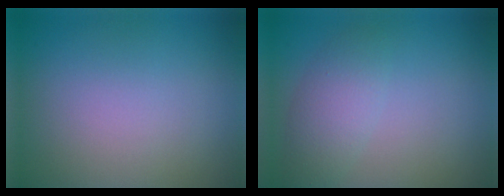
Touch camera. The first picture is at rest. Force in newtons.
{"total": 2.9, "press": 2.9, "slide": 0.2}